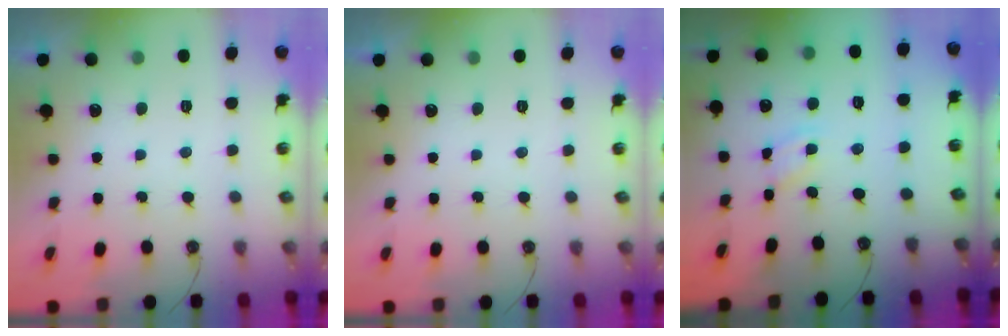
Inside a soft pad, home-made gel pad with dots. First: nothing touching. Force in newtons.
{"total": 0.0}
{"total": 3.9, "press": 3.8, "slide": 0.5}